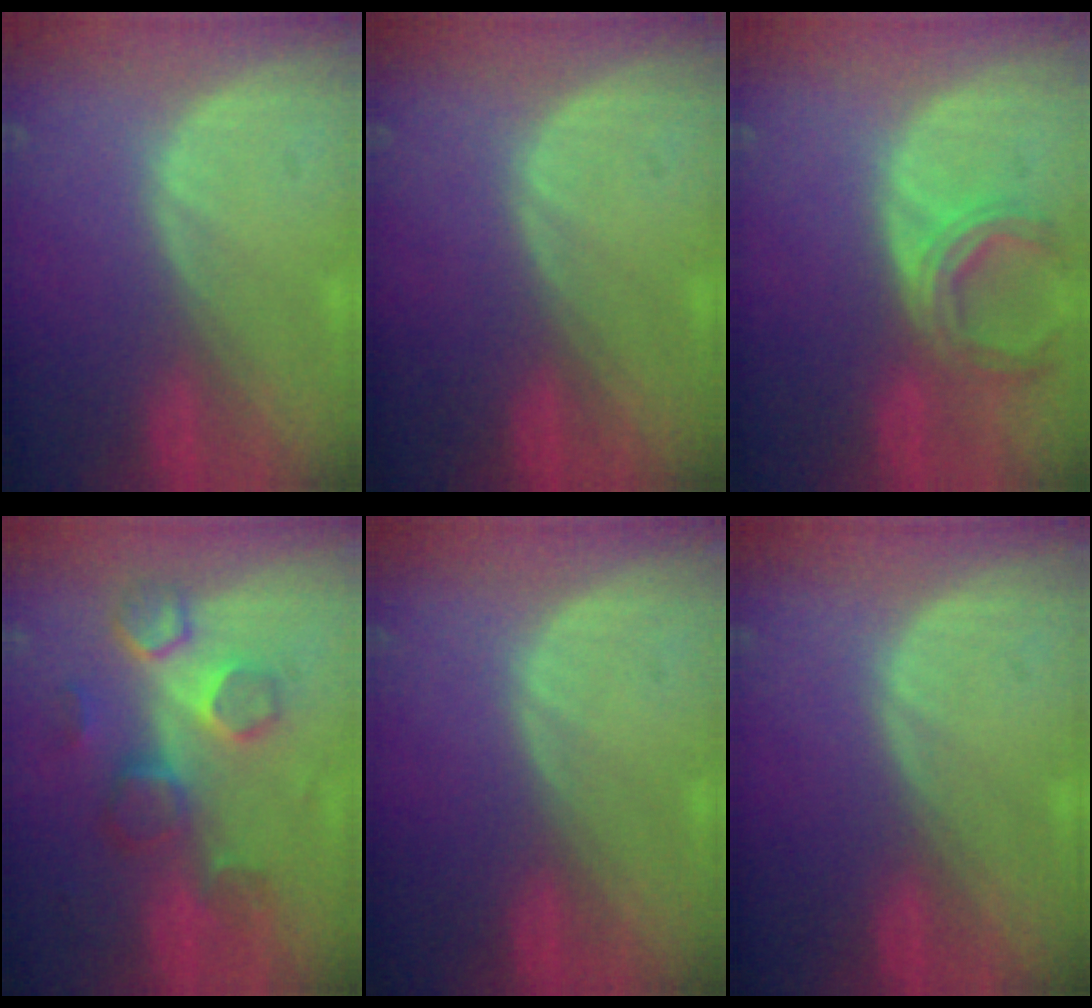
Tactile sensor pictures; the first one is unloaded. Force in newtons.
{"total": 0.0}
{"total": 6.2, "press": 5.7, "slide": 2.5}
{"total": 8.6, "press": 7.7, "slide": 3.7}
{"total": 0.0}
{"total": 0.0}